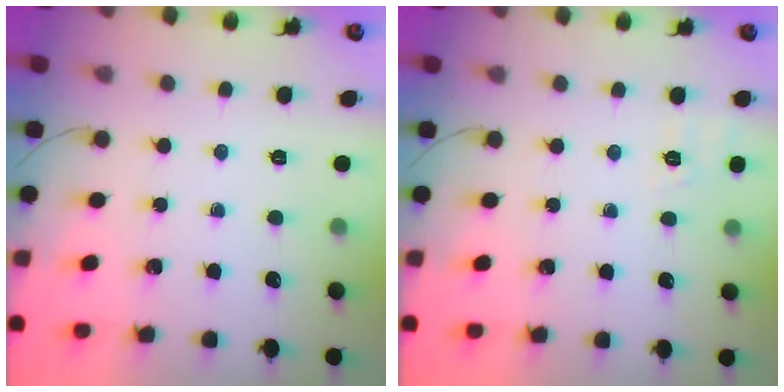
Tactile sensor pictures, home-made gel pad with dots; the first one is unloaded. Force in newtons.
{"total": 1.9, "press": 0.8, "slide": 1.7}